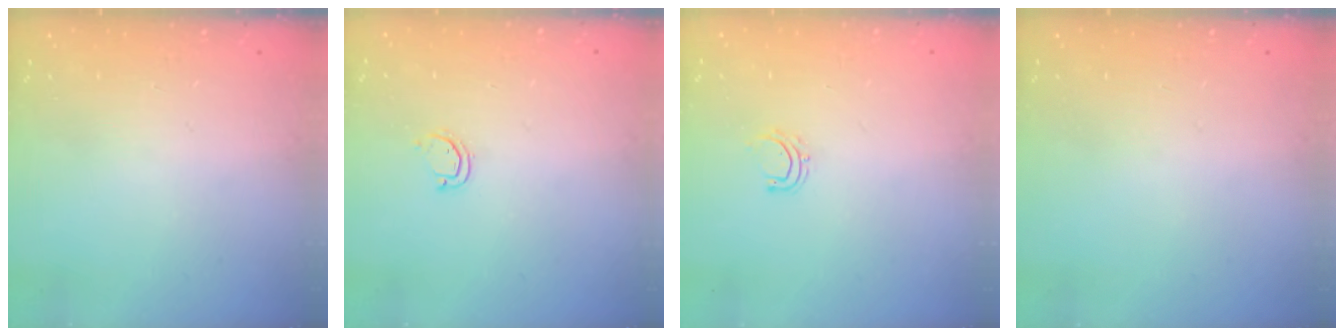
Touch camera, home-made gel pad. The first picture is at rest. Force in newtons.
{"total": 3.2, "press": 3.2, "slide": 0.2}
{"total": 4.8, "press": 4.7, "slide": 0.7}
{"total": 0.0}